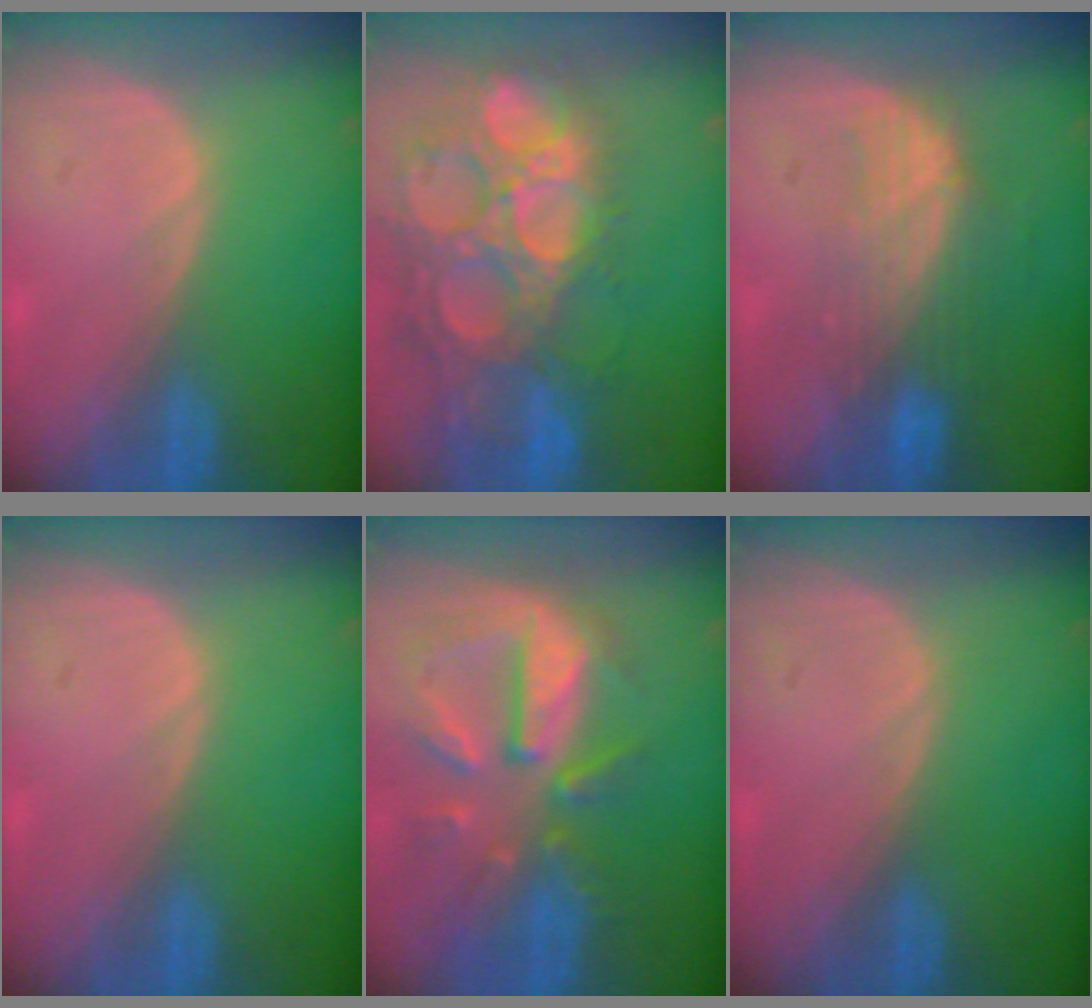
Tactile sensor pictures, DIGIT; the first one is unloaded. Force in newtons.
{"total": 15.6, "press": 13.0, "slide": 8.7}
{"total": 7.5, "press": 6.9, "slide": 2.8}
{"total": 0.0}
{"total": 10.6, "press": 9.4, "slide": 4.9}
{"total": 0.0}